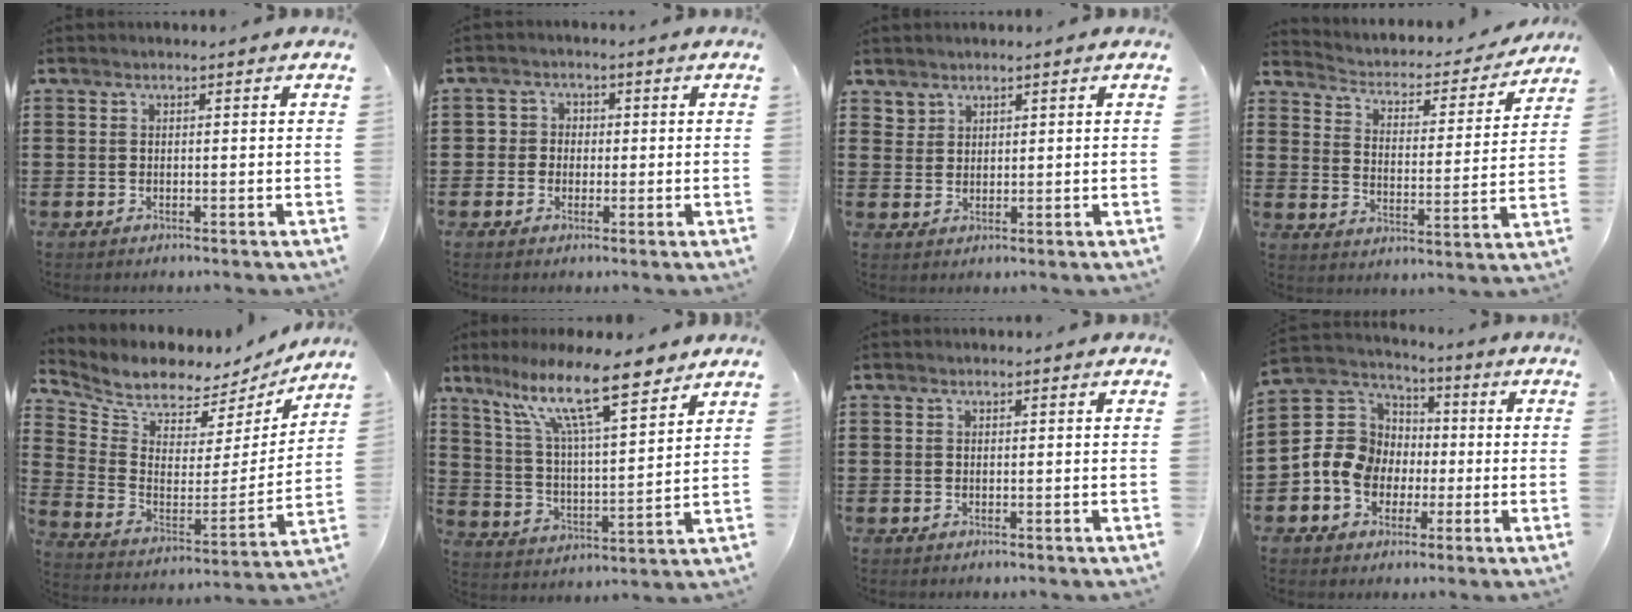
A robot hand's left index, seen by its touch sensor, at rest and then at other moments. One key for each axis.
{"total": 2.7, "fx": -0.5, "fy": 2.6, "fz": 0.4, "tx": -0.020, "ty": 0.009, "tz": -0.016}
{"total": 2.1, "fx": 1.8, "fy": 1.0, "fz": 0.0, "tx": -0.005, "ty": 0.003, "tz": 0.037}
{"total": 2.4, "fx": 2.2, "fy": 1.0, "fz": 0.6, "tx": -0.029, "ty": -0.023, "tz": 0.026}
{"total": 6.1, "fx": 5.8, "fy": 1.9, "fz": 0.3, "tx": -0.042, "ty": -0.057, "tz": 0.097}
{"total": 13.2, "fx": 9.6, "fy": 2.4, "fz": 8.7, "tx": -0.183, "ty": -0.034, "tz": 0.166}
{"total": 0.0}
{"total": 10.2, "fx": -2.0, "fy": 9.2, "fz": 3.9, "tx": -0.123, "ty": 0.017, "tz": -0.041}